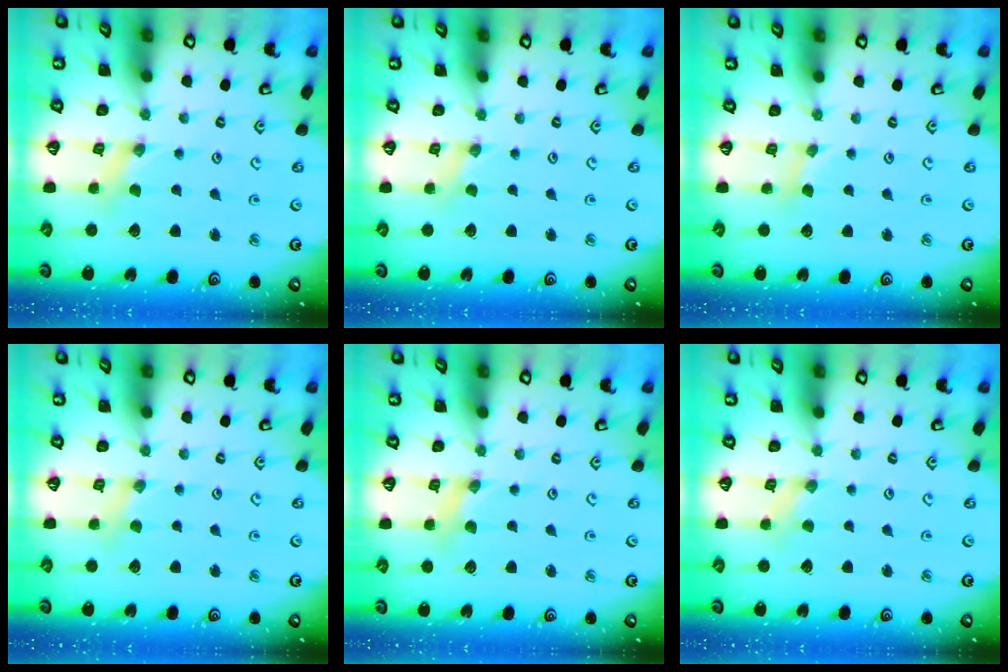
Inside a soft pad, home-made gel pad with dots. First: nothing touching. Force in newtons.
{"total": 0.0}
{"total": 1.1, "press": 1.1, "slide": 0.3}
{"total": 2.0, "press": 2.0, "slide": 0.4}
{"total": 1.6, "press": 1.6, "slide": 0.2}
{"total": 0.6, "press": 0.6, "slide": 0.1}